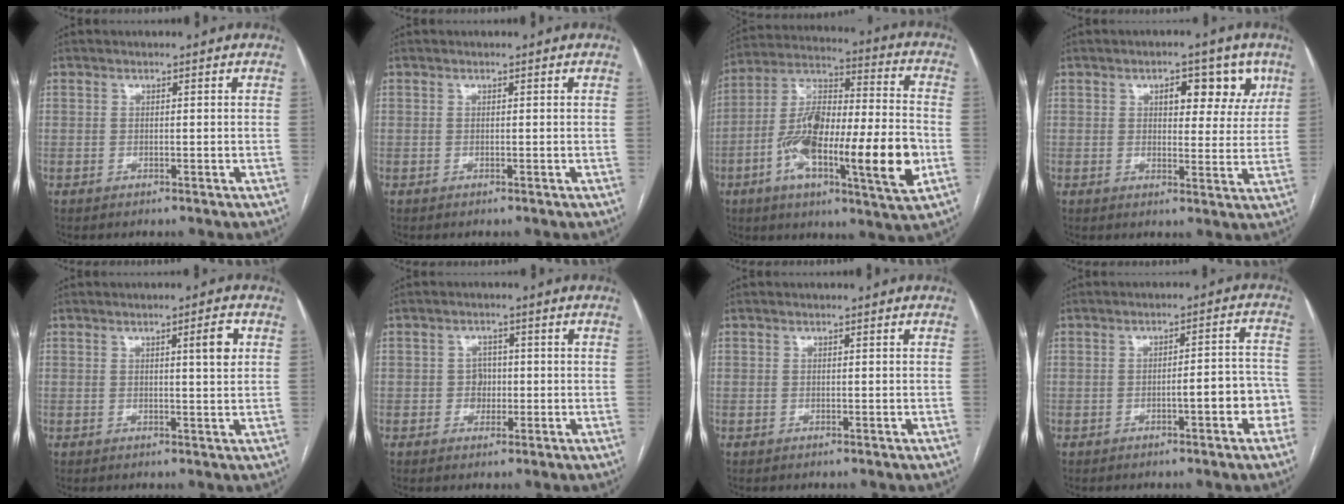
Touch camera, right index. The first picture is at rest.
{"total": 0.0}
{"total": 22.4, "force": [-6.3, 4.1, 21.1], "torque": [-0.351, 0.001, -0.102]}
{"total": 7.5, "force": [3.8, 3.9, 5.3], "torque": [-0.053, 0.014, 0.048]}
{"total": 3.5, "force": [1.2, 0.1, 3.3], "torque": [-0.045, -0.001, 0.016]}
{"total": 2.6, "force": [-0.3, 2.3, 1.0], "torque": [-0.007, 0.006, -0.004]}
{"total": 0.0}
{"total": 6.1, "force": [-2.4, 1.3, 5.5], "torque": [-0.063, 0.029, -0.028]}